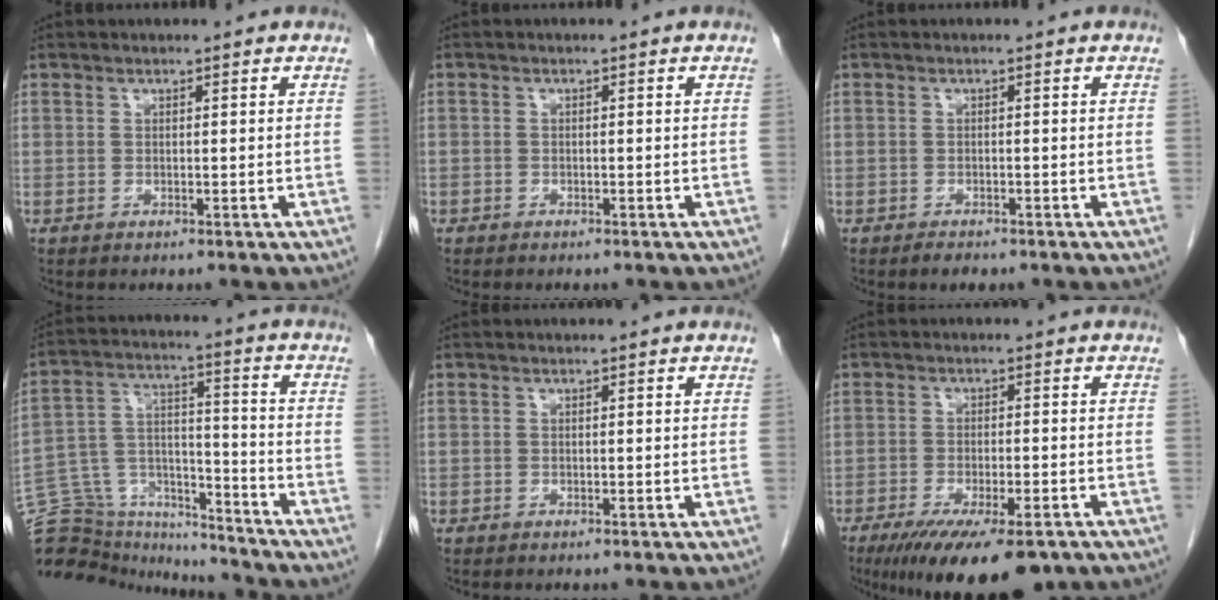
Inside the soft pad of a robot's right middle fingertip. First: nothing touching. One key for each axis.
{"total": 1.1, "fx": -0.7, "fy": 0.9, "fz": 0.0, "tx": -0.010, "ty": 0.003, "tz": -0.015}
{"total": 1.6, "fx": -1.3, "fy": 0.6, "fz": 0.8, "tx": -0.019, "ty": -0.003, "tz": -0.014}
{"total": 19.3, "fx": -17.6, "fy": 6.5, "fz": 4.6, "tx": -0.120, "ty": 0.047, "tz": -0.281}
{"total": 0.6, "fx": -0.4, "fy": 0.5, "fz": 0.0, "tx": -0.007, "ty": 0.004, "tz": -0.009}
{"total": 14.2, "fx": -10.1, "fy": 3.5, "fz": 9.3, "tx": -0.136, "ty": -0.024, "tz": -0.153}